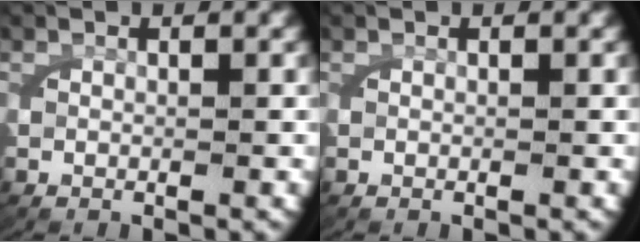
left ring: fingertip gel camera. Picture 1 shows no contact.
{"total": 0.0}